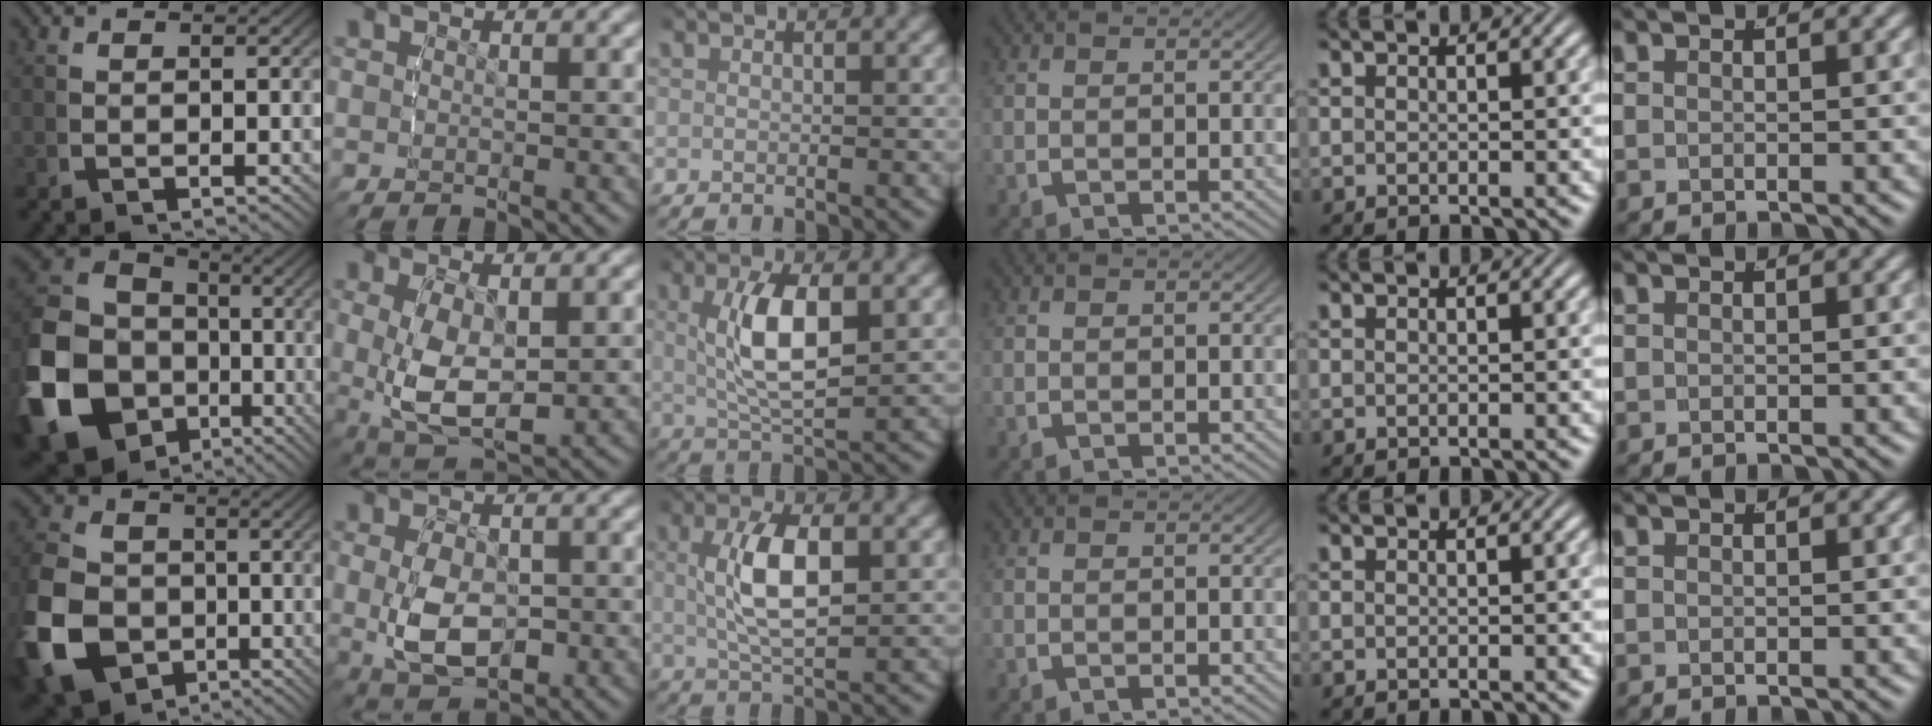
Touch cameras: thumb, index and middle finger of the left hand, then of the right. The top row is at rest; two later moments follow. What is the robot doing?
{"motion": "lift_and_place", "object": "bottle cap"}